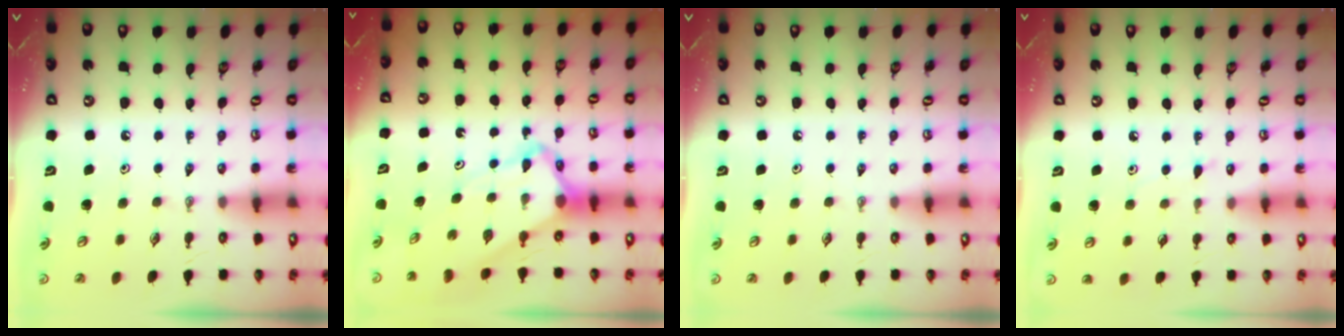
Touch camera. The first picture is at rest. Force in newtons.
{"total": 6.2, "press": 6.1, "slide": 0.5}
{"total": 0.0}
{"total": 4.9, "press": 4.8, "slide": 0.6}